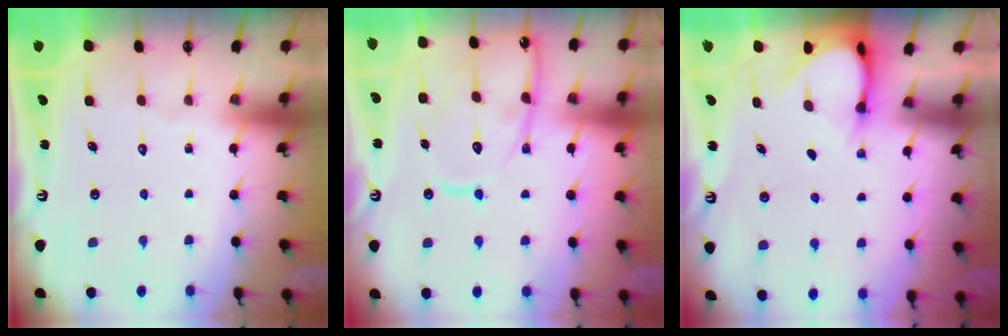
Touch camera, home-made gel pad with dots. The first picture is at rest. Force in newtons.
{"total": 14.2, "press": 14.2, "slide": 1.4}
{"total": 3.9, "press": 3.9, "slide": 0.3}